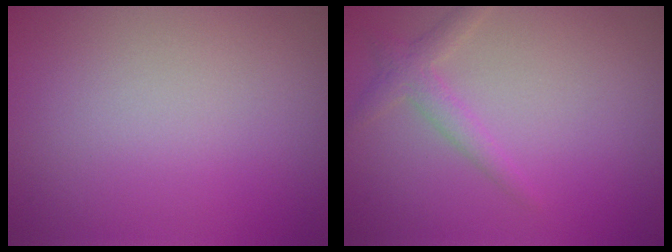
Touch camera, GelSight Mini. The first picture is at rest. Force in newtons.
{"total": 1.9, "press": 1.9, "slide": 0.1}